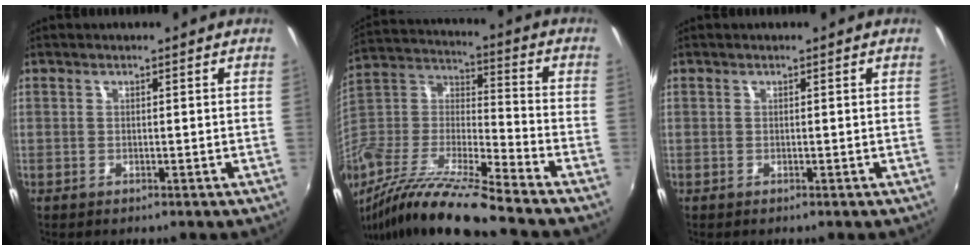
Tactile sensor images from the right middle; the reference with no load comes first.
{"total": 19.2, "force": [-14.5, 1.7, 12.5], "torque": [-0.244, -0.021, -0.283]}
{"total": 0.0}